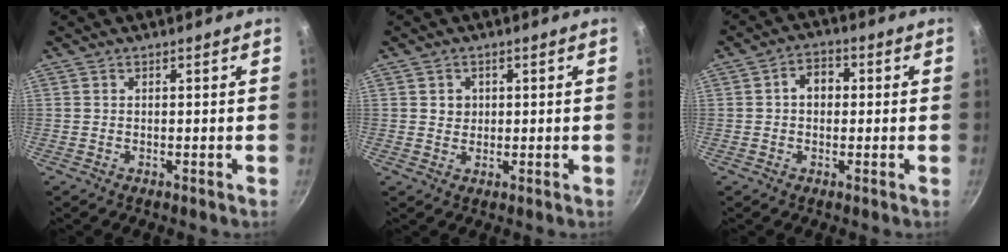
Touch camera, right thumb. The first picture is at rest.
{"total": 2.3, "force": [0.5, 2.1, 0.7], "torque": [-0.001, 0.002, 0.007]}
{"total": 4.7, "force": [0.4, 3.6, 3.0], "torque": [-0.021, 0.013, -0.003]}